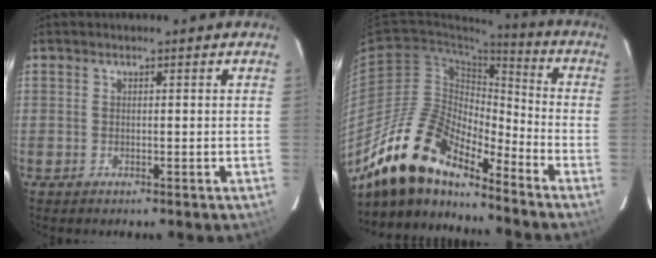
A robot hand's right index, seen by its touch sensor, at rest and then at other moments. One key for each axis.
{"total": 17.9, "fx": -14.7, "fy": 5.2, "fz": 8.9, "tx": -0.155, "ty": -0.006, "tz": -0.282}